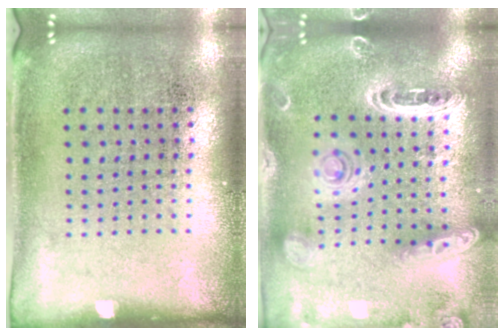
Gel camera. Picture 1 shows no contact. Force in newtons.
{"total": 1.9, "press": 1.9, "slide": 0.5}